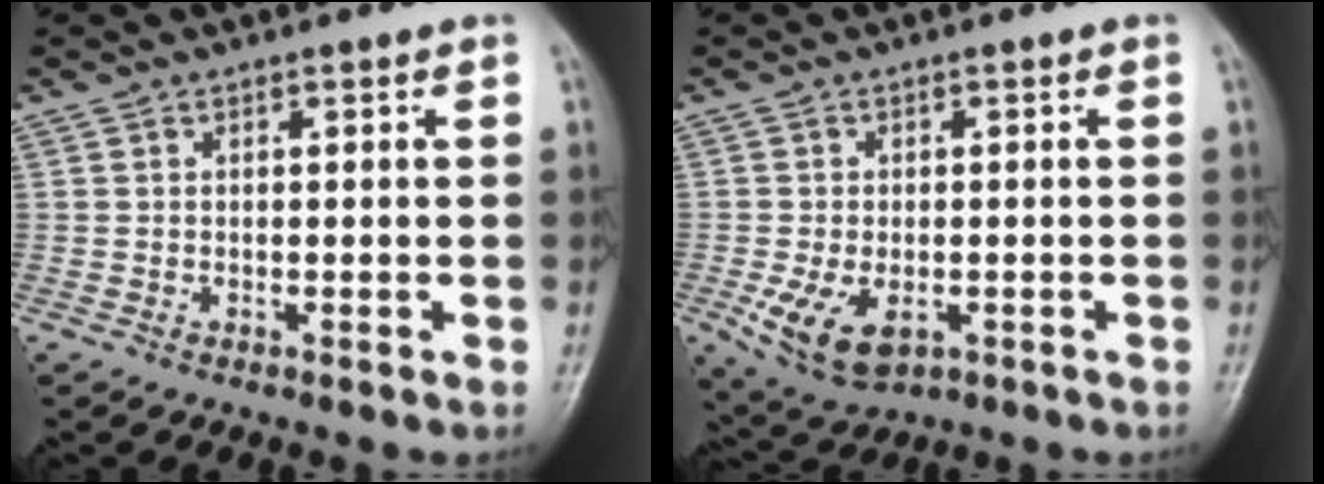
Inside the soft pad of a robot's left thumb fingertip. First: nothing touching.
{"total": 8.1, "force": [-2.7, 4.8, 6.0], "torque": [-0.111, -0.002, -0.035]}